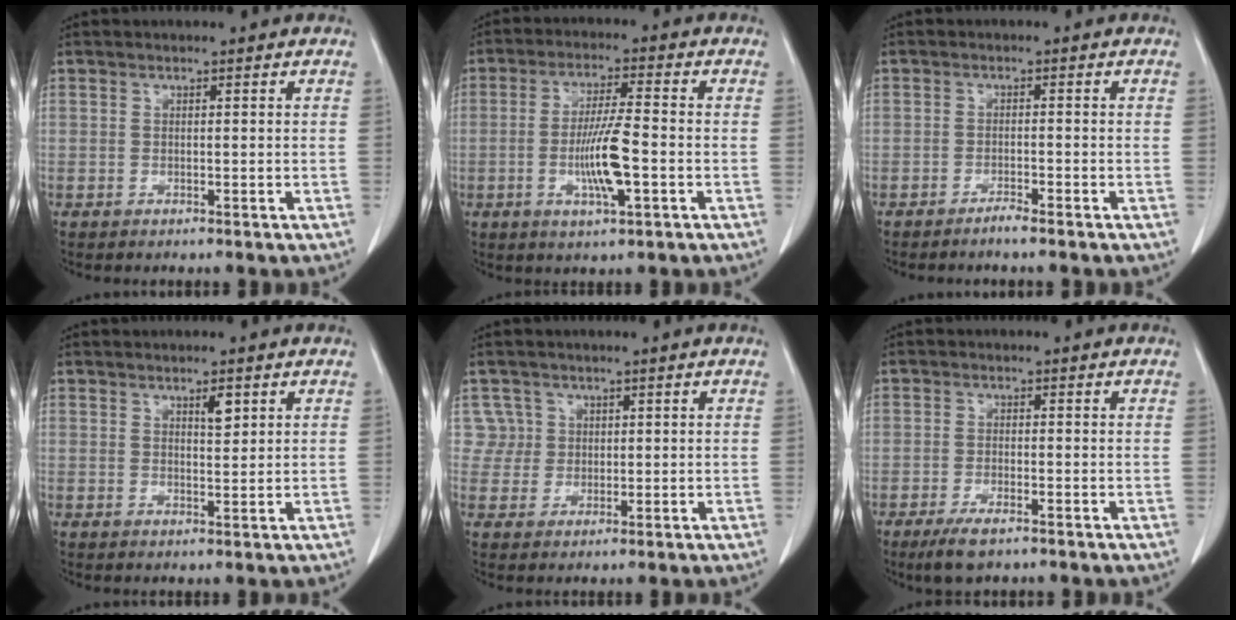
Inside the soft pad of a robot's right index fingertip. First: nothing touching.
{"total": 8.4, "force": [-2.1, 0.8, 8.1], "torque": [-0.152, -0.004, -0.038]}
{"total": 1.8, "force": [-1.6, -0.2, 0.9], "torque": [-0.022, -0.002, -0.028]}
{"total": 2.2, "force": [1.2, 0.6, 1.7], "torque": [-0.029, -0.004, 0.019]}
{"total": 3.3, "force": [1.2, 3.1, -0.6], "torque": [0.029, 0.008, 0.018]}
{"total": 4.4, "force": [-3.0, 1.0, 3.0], "torque": [-0.067, -0.009, -0.051]}